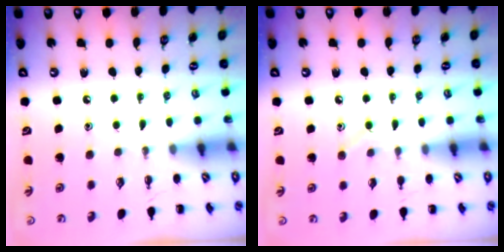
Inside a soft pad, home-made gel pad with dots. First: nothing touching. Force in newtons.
{"total": 6.1, "press": 5.9, "slide": 1.5}